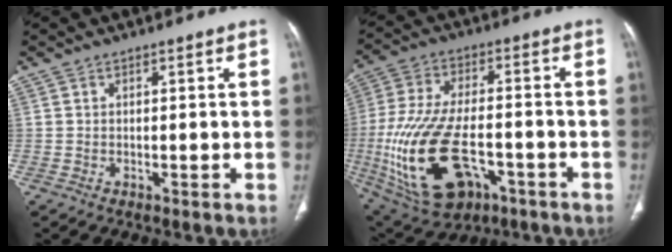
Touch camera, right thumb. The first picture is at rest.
{"total": 22.9, "force": [-7.2, 12.4, 17.9], "torque": [-0.386, 0.009, -0.105]}